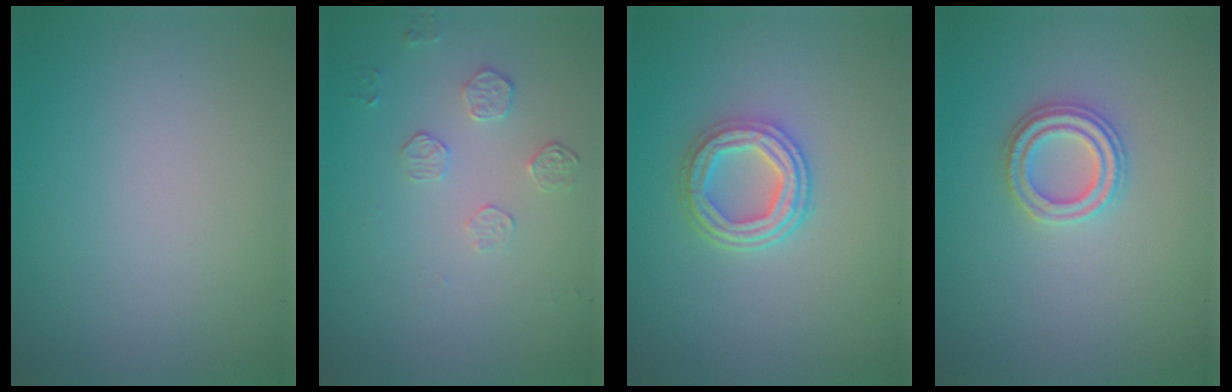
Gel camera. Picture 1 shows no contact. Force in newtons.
{"total": 1.7, "press": 1.0, "slide": 1.4}
{"total": 4.0, "press": 3.2, "slide": 2.3}
{"total": 2.4, "press": 2.4, "slide": 0.2}